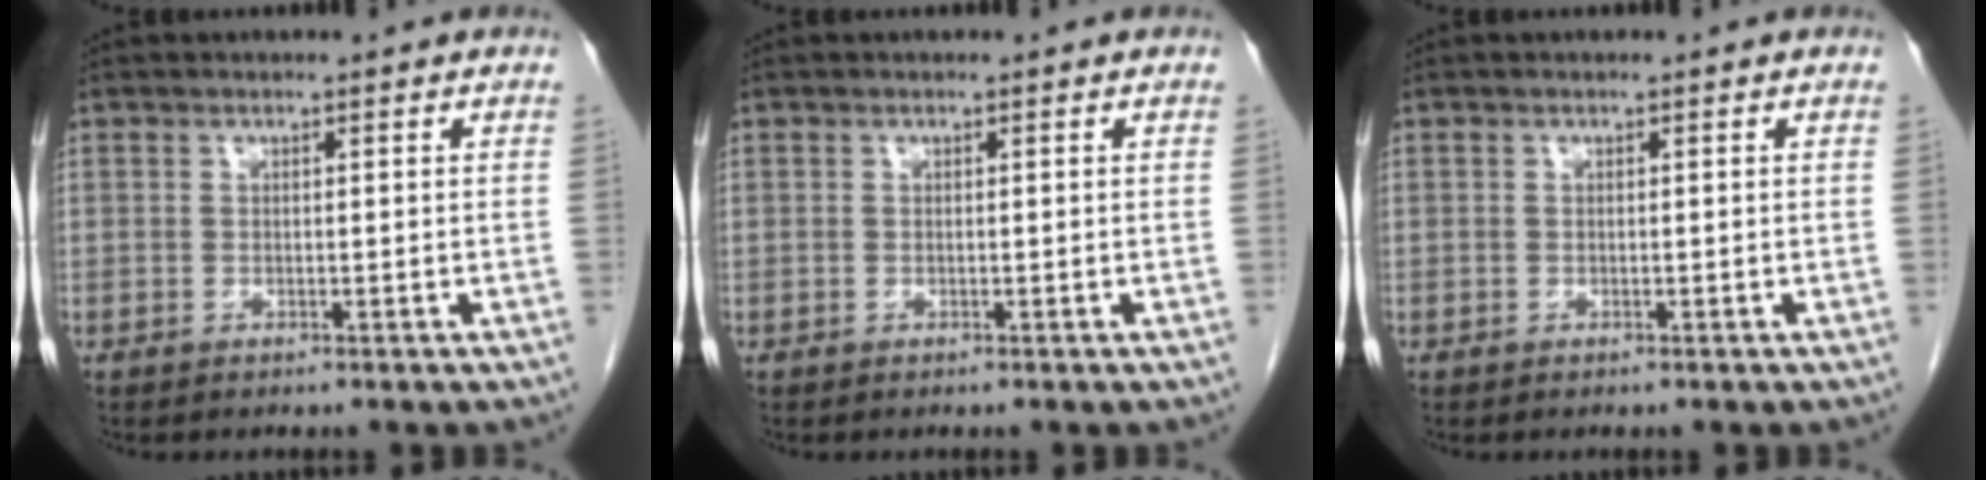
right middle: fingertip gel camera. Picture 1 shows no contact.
{"total": 0.0}
{"total": 0.0}